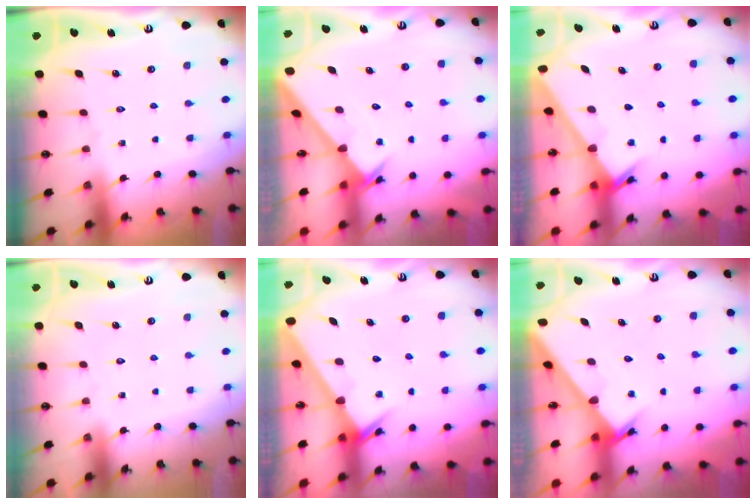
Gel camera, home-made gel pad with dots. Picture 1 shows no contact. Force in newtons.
{"total": 2.5, "press": 2.5, "slide": 0.2}
{"total": 2.4, "press": 2.3, "slide": 0.2}
{"total": 1.8, "press": 1.8, "slide": 0.1}
{"total": 2.7, "press": 2.7, "slide": 0.1}
{"total": 2.8, "press": 2.8, "slide": 0.1}